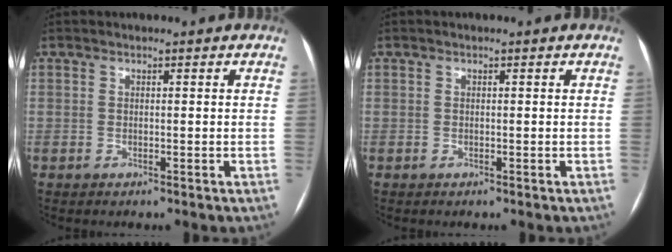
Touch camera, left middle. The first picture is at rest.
{"total": 0.0}